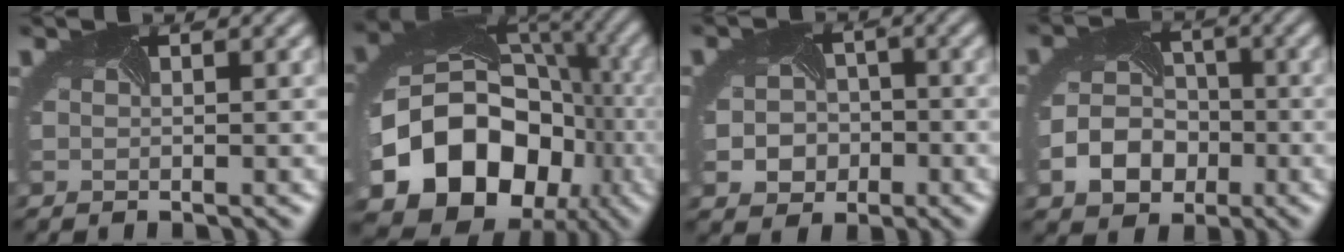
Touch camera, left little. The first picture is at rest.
{"total": 16.2, "force": [-4.9, 13.1, 8.1], "torque": [-0.159, -0.025, -0.076]}
{"total": 3.9, "force": [-1.2, 3.5, 1.3], "torque": [-0.012, -0.003, -0.022]}
{"total": 4.7, "force": [-1.8, 3.9, 1.8], "torque": [-0.044, -0.005, -0.037]}